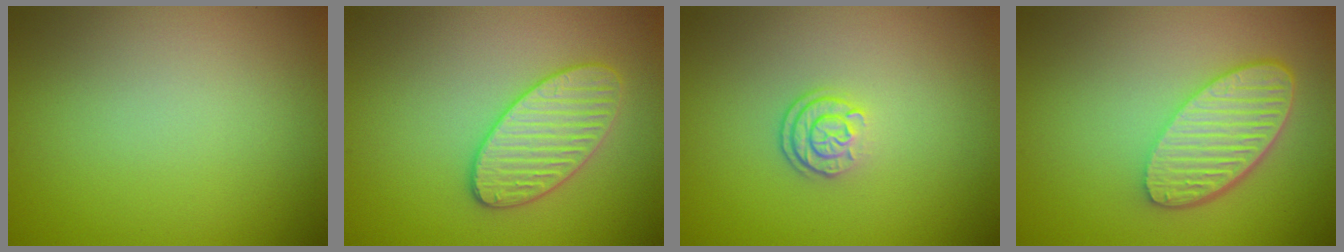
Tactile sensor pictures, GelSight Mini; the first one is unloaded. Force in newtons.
{"total": 3.5, "press": 3.5, "slide": 0.3}
{"total": 2.1, "press": 1.8, "slide": 1.2}
{"total": 5.9, "press": 4.6, "slide": 3.8}